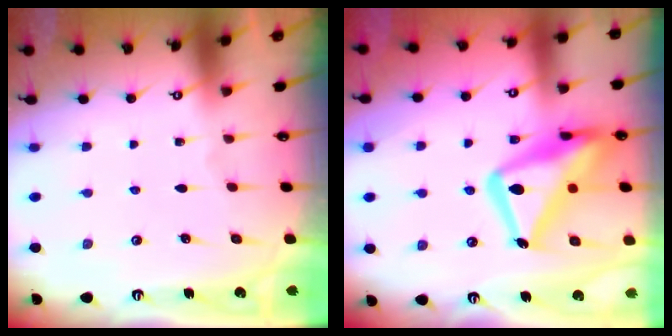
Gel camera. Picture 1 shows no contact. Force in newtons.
{"total": 22.2, "press": 22.2, "slide": 1.8}